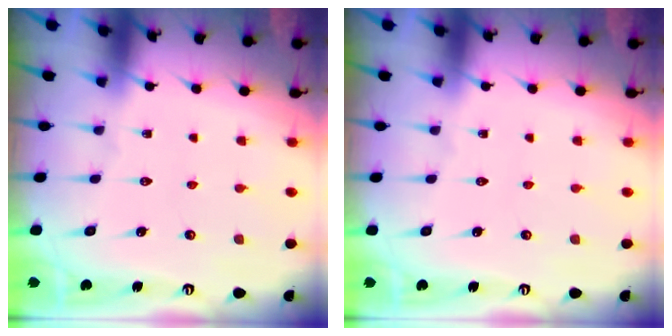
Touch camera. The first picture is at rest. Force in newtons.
{"total": 0.0}